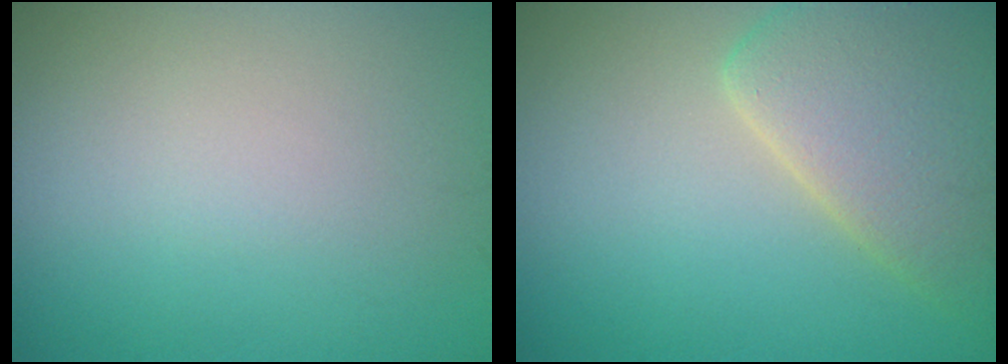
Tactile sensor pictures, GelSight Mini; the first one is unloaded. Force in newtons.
{"total": 6.9, "press": 6.8, "slide": 0.4}